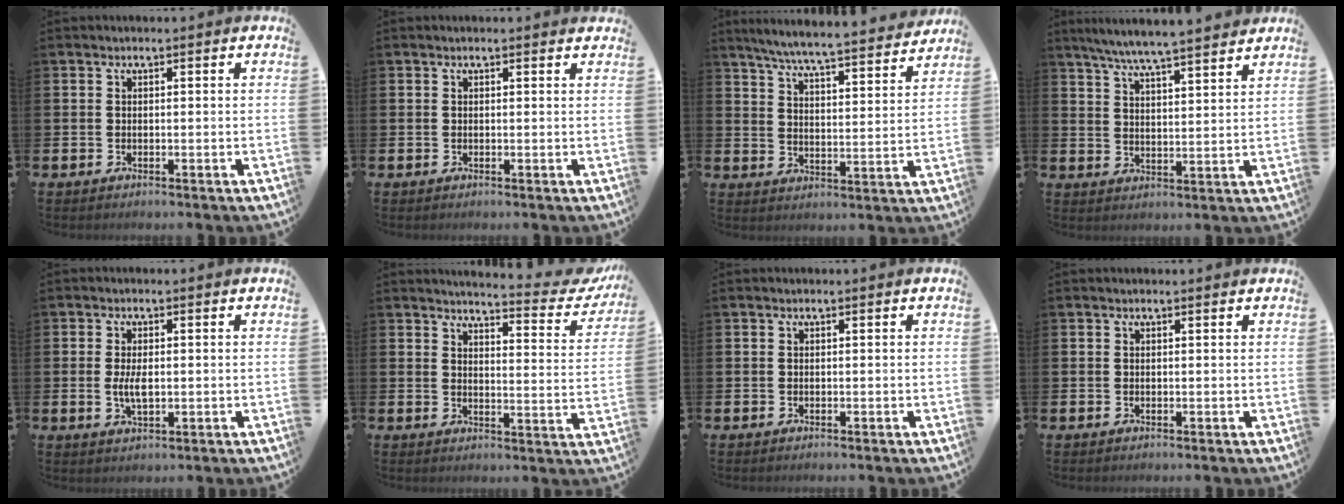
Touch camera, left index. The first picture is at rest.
{"total": 0.0}
{"total": 6.7, "force": [6.3, 0.0, 2.2], "torque": [-0.061, -0.050, 0.106]}
{"total": 6.5, "force": [6.2, -0.2, 1.9], "torque": [-0.064, -0.033, 0.111]}
{"total": 3.3, "force": [0.1, 1.5, 2.9], "torque": [-0.048, 0.000, -0.002]}
{"total": 4.2, "force": [4.1, 0.4, 1.1], "torque": [-0.019, -0.041, 0.060]}
{"total": 0.0}
{"total": 0.0}